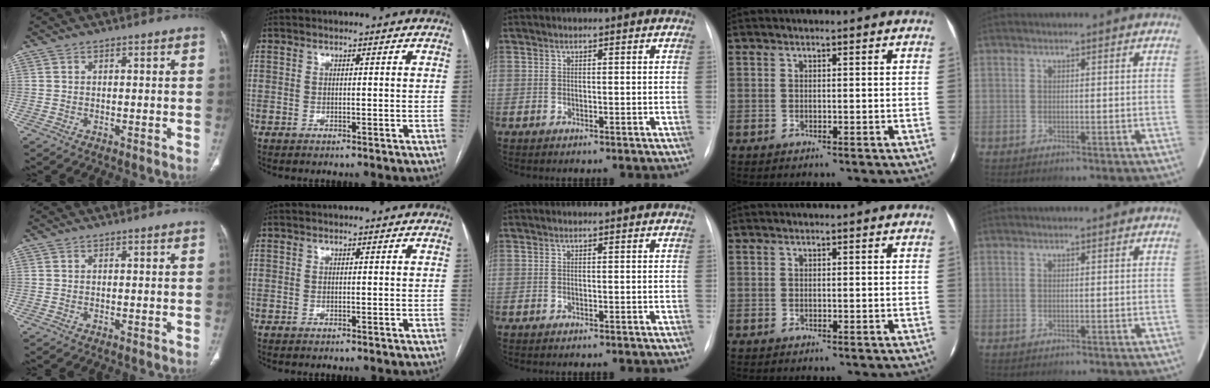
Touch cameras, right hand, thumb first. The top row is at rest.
{}